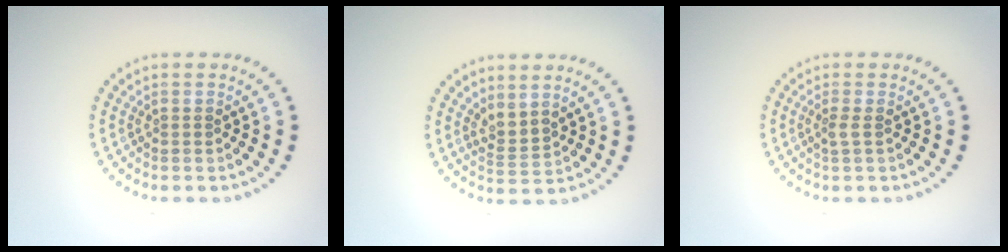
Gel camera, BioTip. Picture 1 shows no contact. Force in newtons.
{"total": 2.1, "press": 1.4, "slide": 1.5}
{"total": 1.0, "press": 0.7, "slide": 0.7}